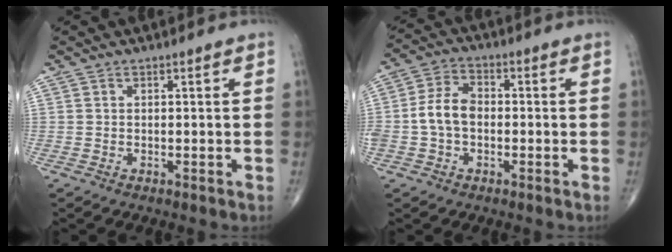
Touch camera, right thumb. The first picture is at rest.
{"total": 7.2, "force": [-1.0, 4.9, 5.2], "torque": [-0.099, 0.023, -0.026]}